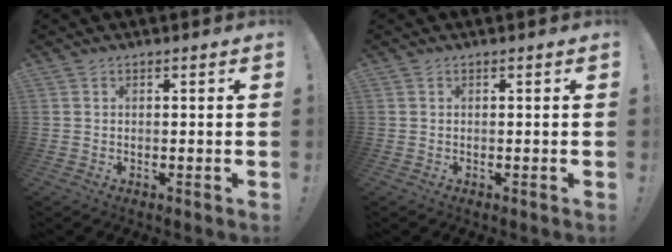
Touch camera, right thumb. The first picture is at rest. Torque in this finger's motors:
{"motor_torque": [-0.12, 0.12, 0.00, 0.00, 0.00]}